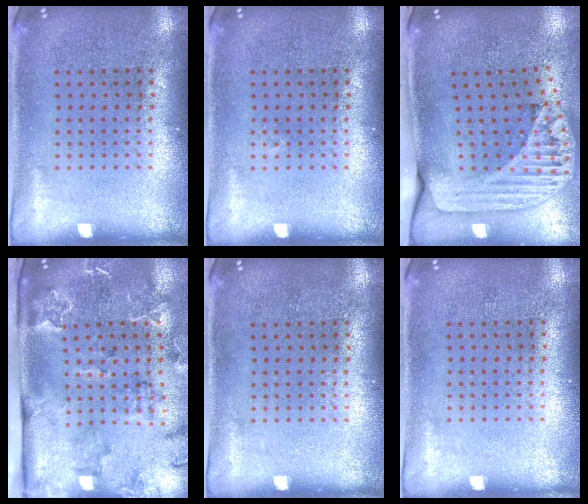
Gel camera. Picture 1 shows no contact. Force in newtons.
{"total": 0.0}
{"total": 2.4, "press": 1.7, "slide": 1.7}
{"total": 2.5, "press": 2.4, "slide": 0.6}
{"total": 0.0}
{"total": 0.0}